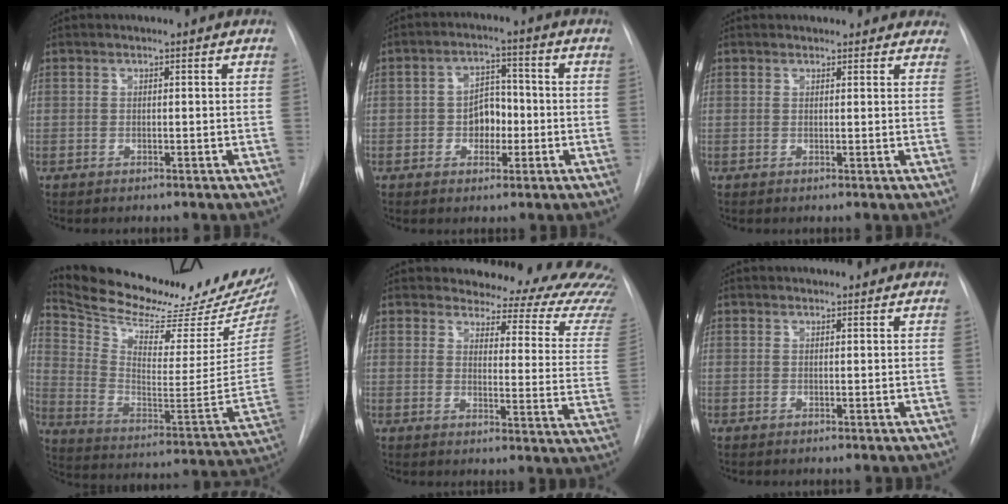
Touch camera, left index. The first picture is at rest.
{"total": 5.3, "force": [-1.1, 3.7, 3.6], "torque": [-0.055, 0.016, -0.017]}
{"total": 7.4, "force": [6.7, 3.0, 0.9], "torque": [0.027, 0.008, 0.052]}
{"total": 26.0, "force": [23.9, 2.4, 9.8], "torque": [-0.165, -0.101, 0.342]}
{"total": 20.2, "force": [19.2, 3.8, 4.8], "torque": [-0.037, -0.119, 0.197]}
{"total": 2.6, "force": [2.3, 1.0, 0.4], "torque": [-0.002, 0.018, 0.024]}